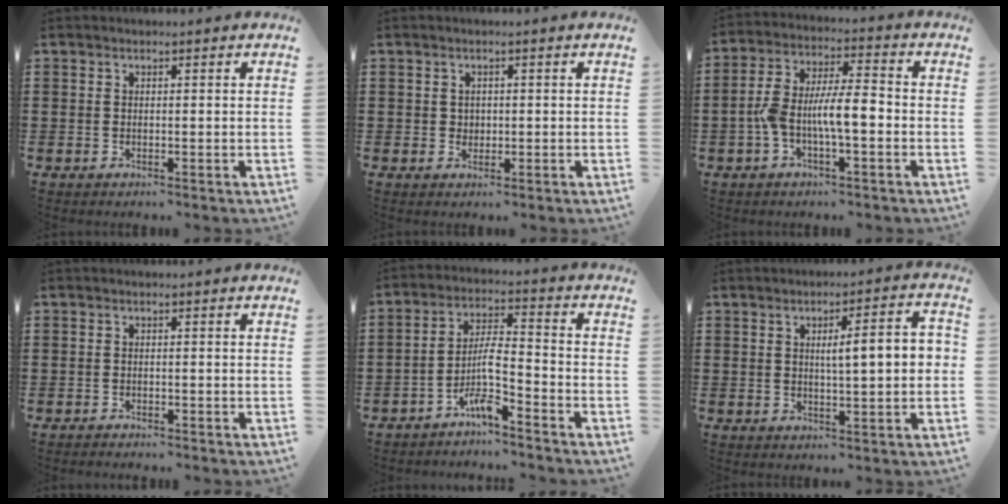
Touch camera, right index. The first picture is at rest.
{"total": 1.2, "force": [0.2, 1.2, 0.4], "torque": [-0.011, 0.007, 0.004]}
{"total": 8.4, "force": [-2.0, 2.8, 7.6], "torque": [-0.159, 0.003, -0.043]}
{"total": 0.8, "force": [-0.8, 0.0, -0.1], "torque": [0.000, 0.001, -0.017]}
{"total": 6.9, "force": [-4.2, 1.4, 5.3], "torque": [-0.114, 0.000, -0.085]}
{"total": 5.6, "force": [0.5, 0.8, 5.5], "torque": [-0.092, -0.001, 0.002]}